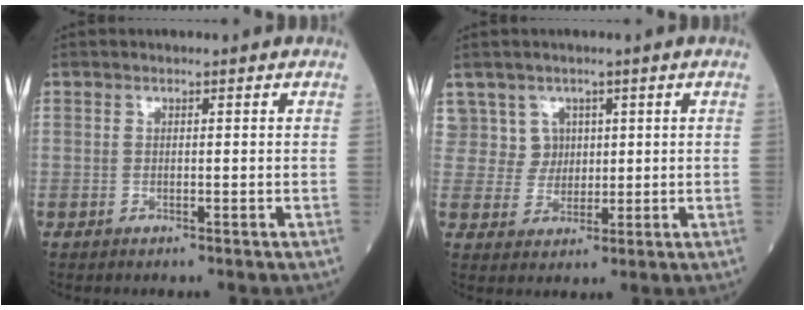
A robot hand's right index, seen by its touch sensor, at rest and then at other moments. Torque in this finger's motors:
{"motor_torque": [-0.24, 0.32, -0.14, -0.06]}